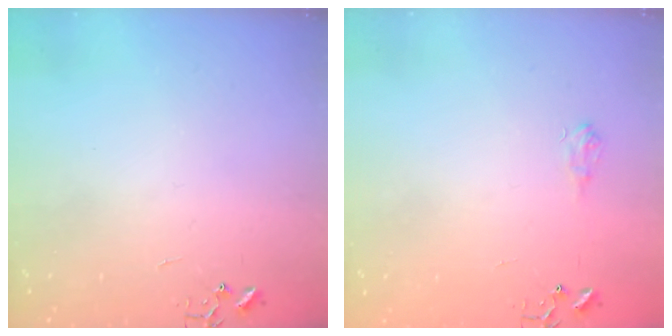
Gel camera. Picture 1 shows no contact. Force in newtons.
{"total": 6.2, "press": 6.1, "slide": 0.8}